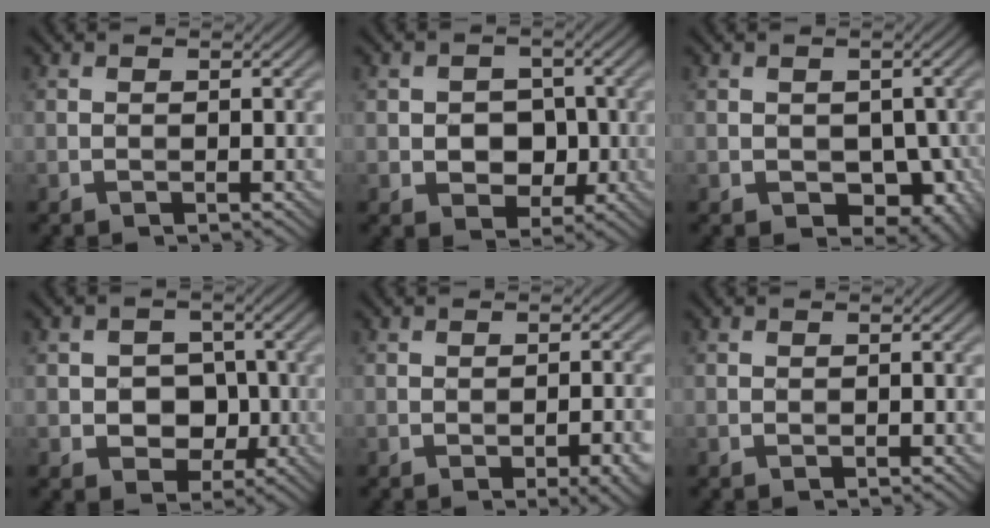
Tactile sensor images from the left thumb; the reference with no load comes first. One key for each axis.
{"total": 4.4, "fx": -0.7, "fy": 3.6, "fz": 2.5, "tx": -0.043, "ty": -0.003, "tz": -0.016}
{"total": 6.2, "fx": -1.4, "fy": 4.5, "fz": 4.1, "tx": -0.067, "ty": -0.026, "tz": -0.014}
{"total": 5.0, "fx": -0.8, "fy": 4.2, "fz": 2.6, "tx": -0.040, "ty": -0.002, "tz": -0.025}
{"total": 6.2, "fx": -2.8, "fy": 2.0, "fz": 5.1, "tx": -0.065, "ty": -0.005, "tz": -0.024}
{"total": 0.0}